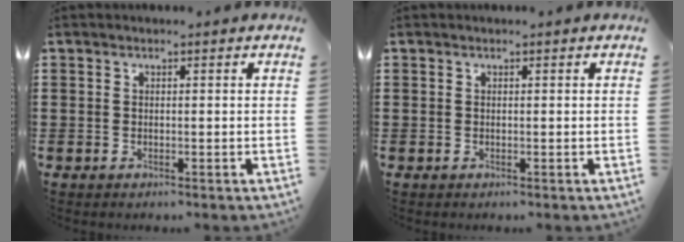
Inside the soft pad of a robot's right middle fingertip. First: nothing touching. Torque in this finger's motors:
{"motor_torque": [-0.17, -0.02, -0.02, -0.02]}